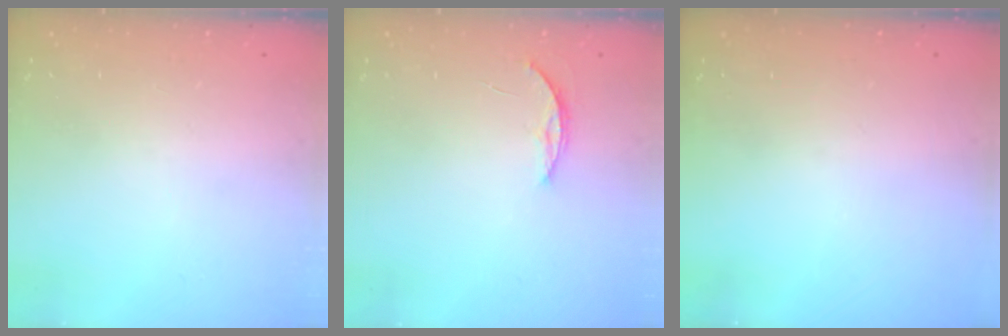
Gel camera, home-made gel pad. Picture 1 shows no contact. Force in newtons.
{"total": 3.7, "press": 3.7, "slide": 0.5}
{"total": 0.0}